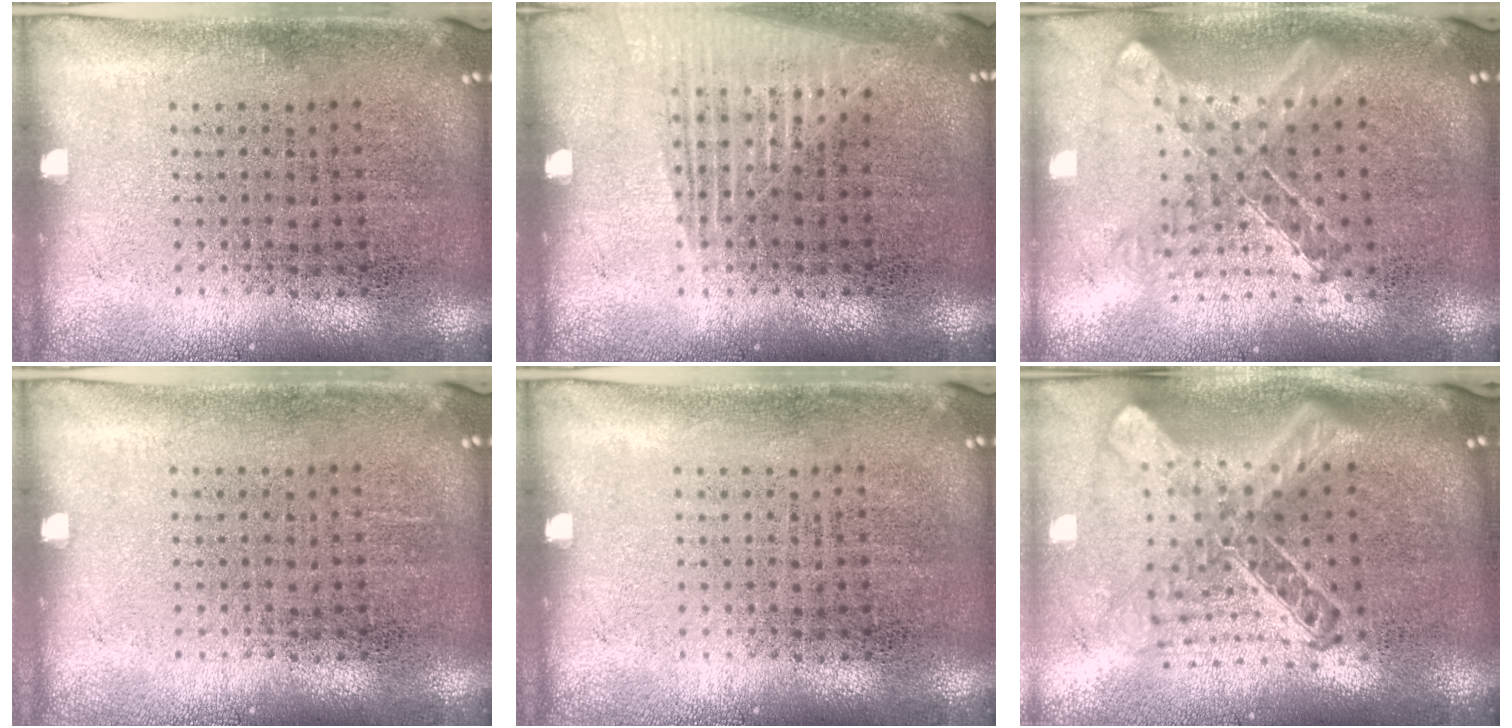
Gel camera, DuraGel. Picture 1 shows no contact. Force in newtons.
{"total": 1.3, "press": 1.3, "slide": 0.2}
{"total": 0.9, "press": 0.9, "slide": 0.1}
{"total": 0.0}
{"total": 0.0}
{"total": 2.7, "press": 2.0, "slide": 1.8}